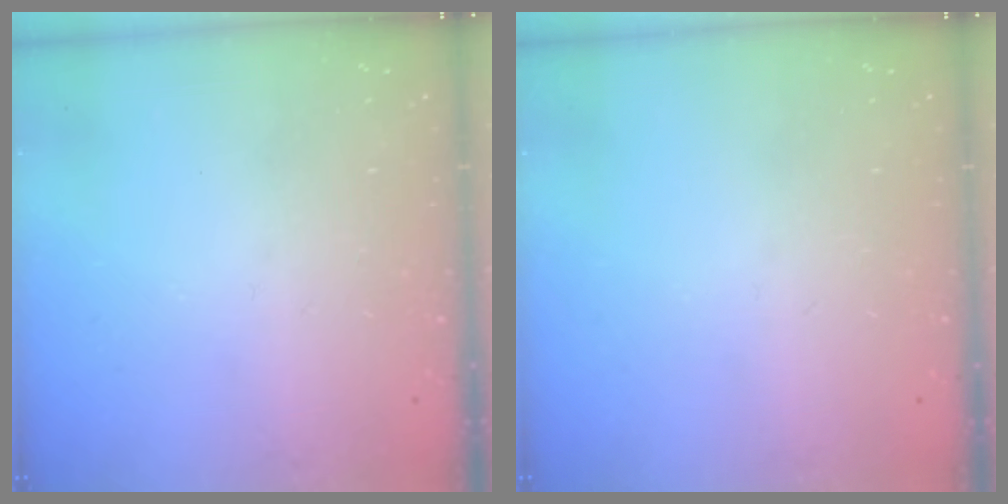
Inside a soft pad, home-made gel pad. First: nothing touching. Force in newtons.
{"total": 0.0}